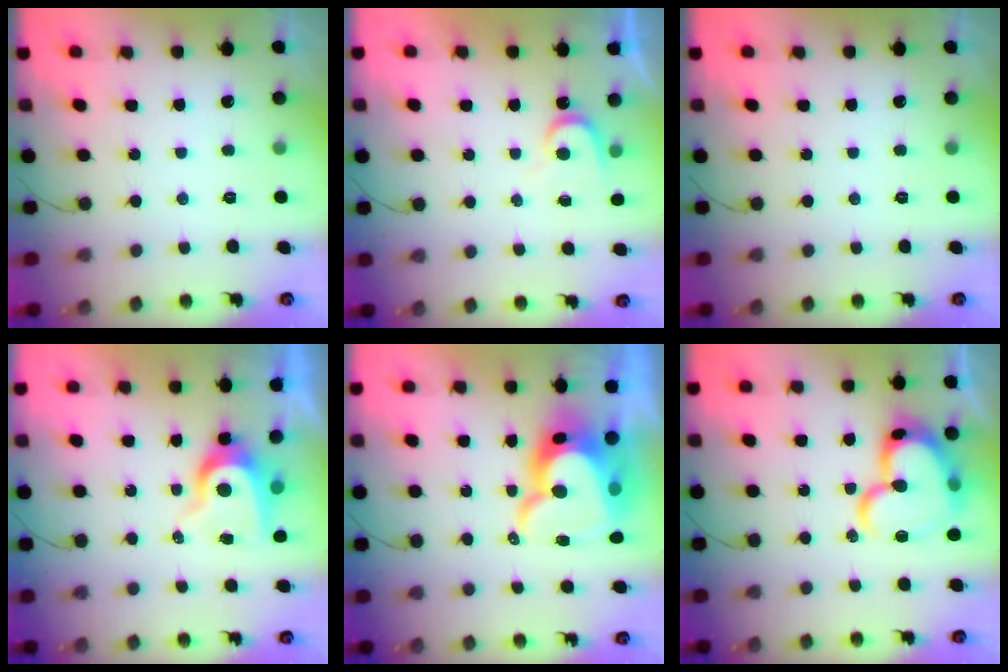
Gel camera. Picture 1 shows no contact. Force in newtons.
{"total": 5.1, "press": 5.0, "slide": 0.4}
{"total": 0.0}
{"total": 8.5, "press": 8.5, "slide": 0.7}
{"total": 18.6, "press": 18.6, "slide": 1.3}
{"total": 21.5, "press": 21.4, "slide": 2.1}